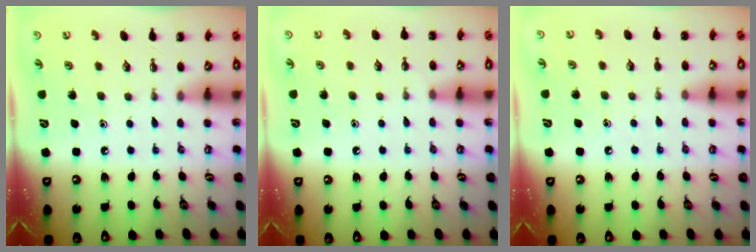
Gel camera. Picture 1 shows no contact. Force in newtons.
{"total": 5.6, "press": 5.3, "slide": 2.0}
{"total": 5.9, "press": 5.5, "slide": 1.9}